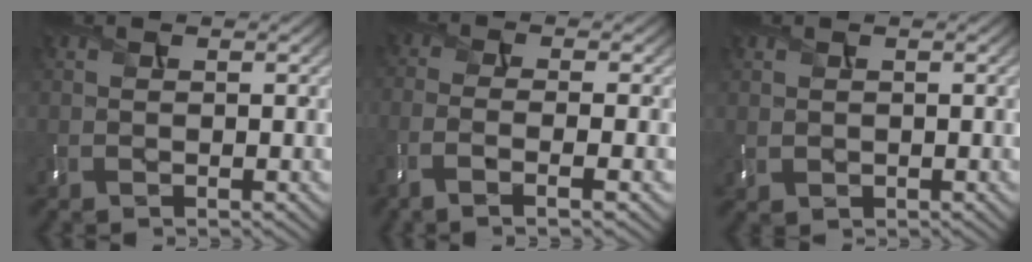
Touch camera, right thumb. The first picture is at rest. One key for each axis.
{"total": 5.8, "fx": -3.0, "fy": 1.4, "fz": 4.8, "tx": -0.083, "ty": -0.007, "tz": -0.067}
{"total": 0.9, "fx": 0.3, "fy": 0.8, "fz": 0.3, "tx": -0.010, "ty": -0.005, "tz": 0.011}